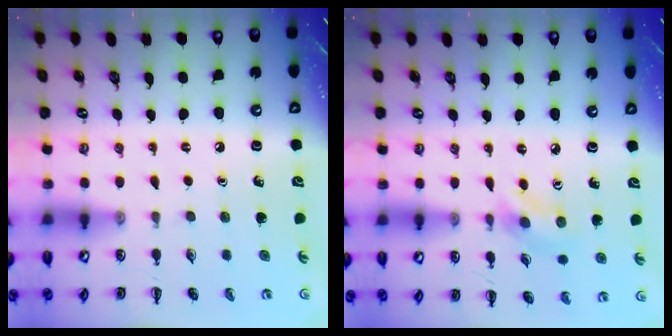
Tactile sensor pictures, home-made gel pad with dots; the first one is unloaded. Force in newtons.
{"total": 2.6, "press": 2.6, "slide": 0.6}